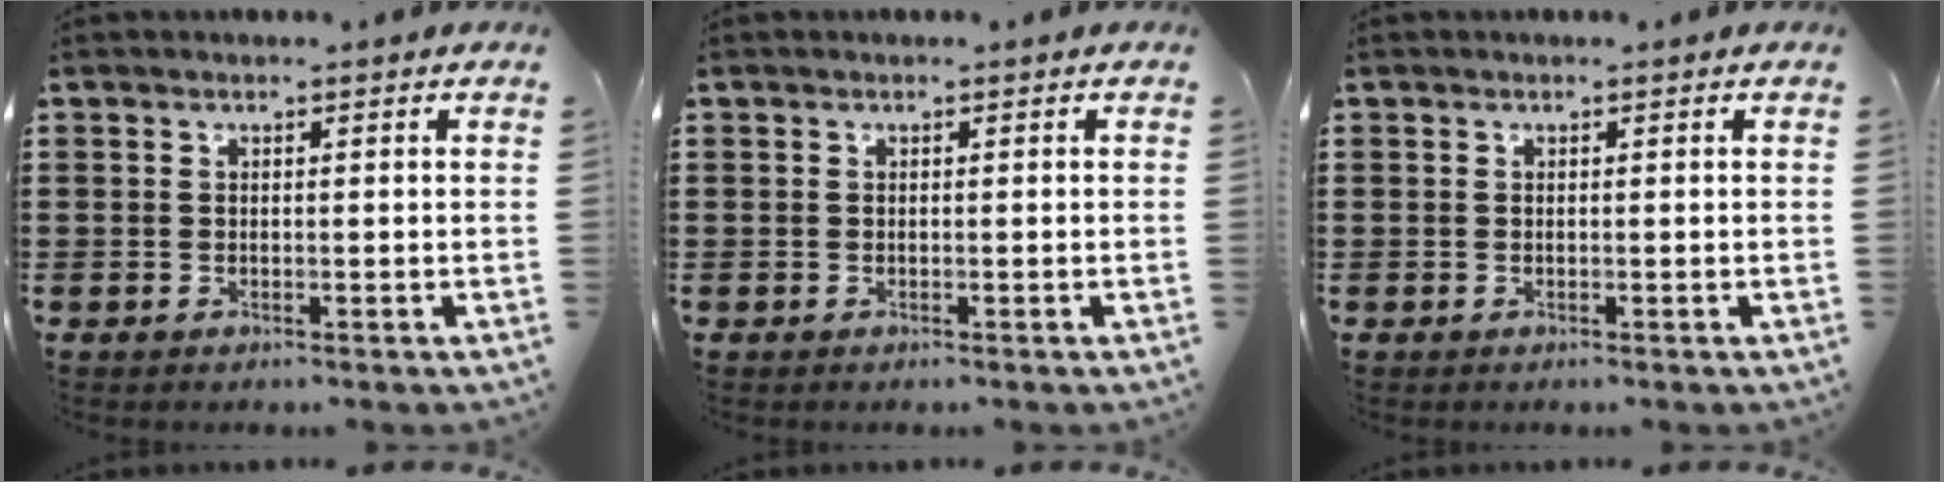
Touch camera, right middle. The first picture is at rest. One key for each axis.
{"total": 0.0}
{"total": 0.0}